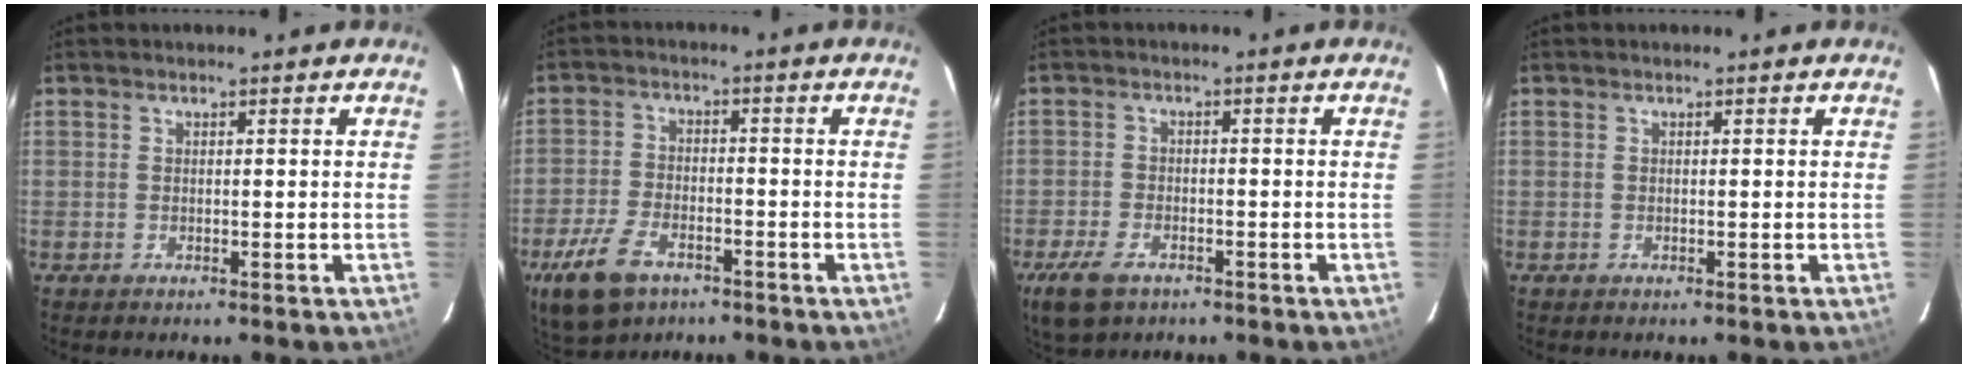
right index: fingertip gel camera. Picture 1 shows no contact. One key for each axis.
{"total": 11.1, "fx": -6.6, "fy": 6.0, "fz": 6.5, "tx": -0.163, "ty": -0.010, "tz": -0.123}
{"total": 7.7, "fx": -4.8, "fy": 4.2, "fz": 4.3, "tx": -0.117, "ty": -0.015, "tz": -0.087}
{"total": 0.0}